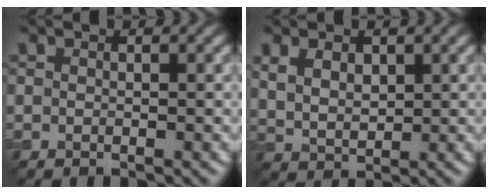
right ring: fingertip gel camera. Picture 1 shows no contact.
{"total": 3.2, "force": [1.4, 2.0, 2.0], "torque": [-0.048, -0.003, 0.032]}